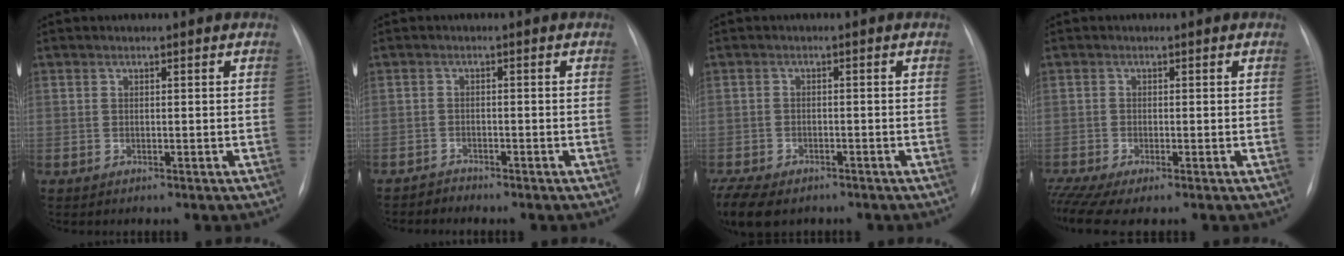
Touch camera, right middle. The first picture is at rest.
{"total": 1.3, "force": [-1.2, 0.1, -0.6], "torque": [0.018, -0.006, -0.022]}
{"total": 12.1, "force": [-8.3, 6.5, 5.9], "torque": [-0.148, -0.012, -0.118]}
{"total": 4.7, "force": [-3.3, 0.8, 3.2], "torque": [-0.070, -0.007, -0.063]}